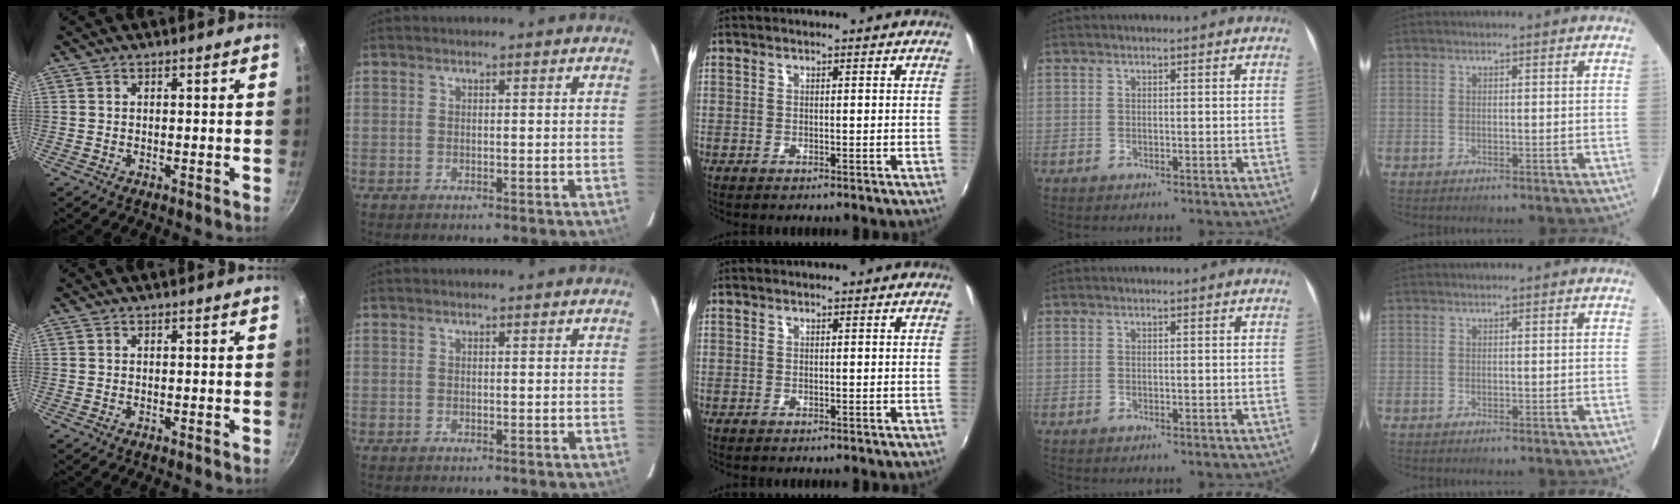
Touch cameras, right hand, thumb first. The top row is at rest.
{}